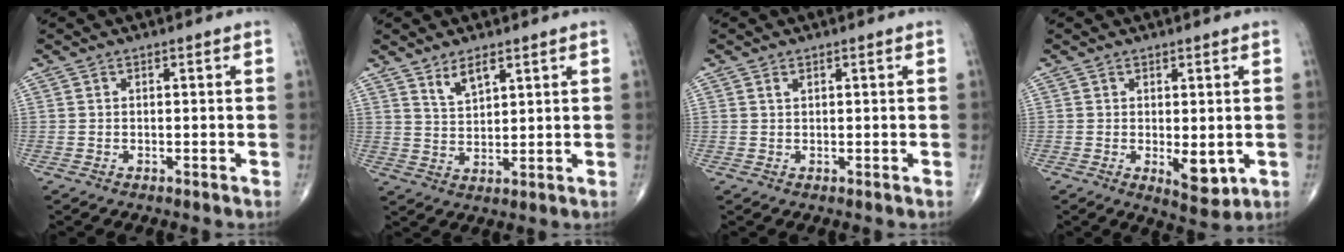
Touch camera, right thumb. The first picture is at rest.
{"total": 4.8, "force": [3.2, 1.8, 3.0], "torque": [-0.049, -0.023, 0.065]}
{"total": 0.7, "force": [0.4, 0.3, 0.4], "torque": [-0.005, 0.002, 0.011]}
{"total": 5.3, "force": [-0.7, 2.4, 4.7], "torque": [-0.054, -0.014, -0.001]}